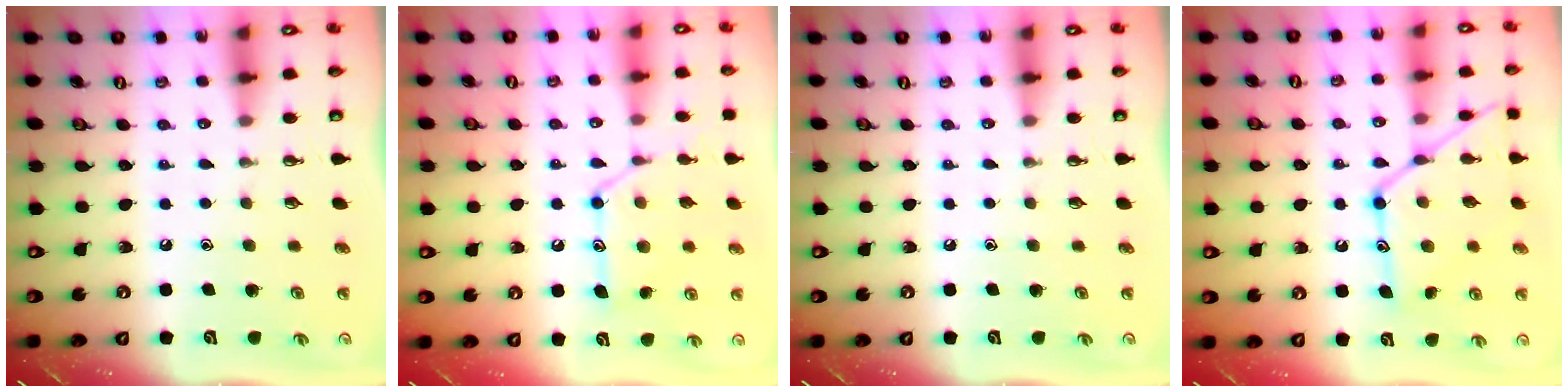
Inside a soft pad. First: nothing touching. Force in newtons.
{"total": 13.6, "press": 13.6, "slide": 1.1}
{"total": 0.0}
{"total": 17.1, "press": 17.1, "slide": 1.3}